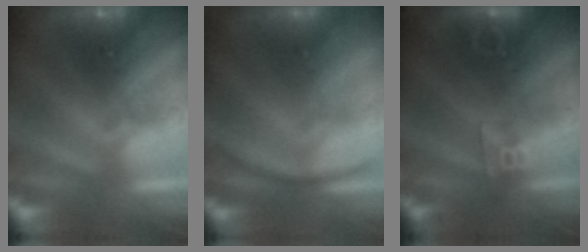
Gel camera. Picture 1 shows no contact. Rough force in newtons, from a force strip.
{"total": 2.8}
{"total": 2.4}